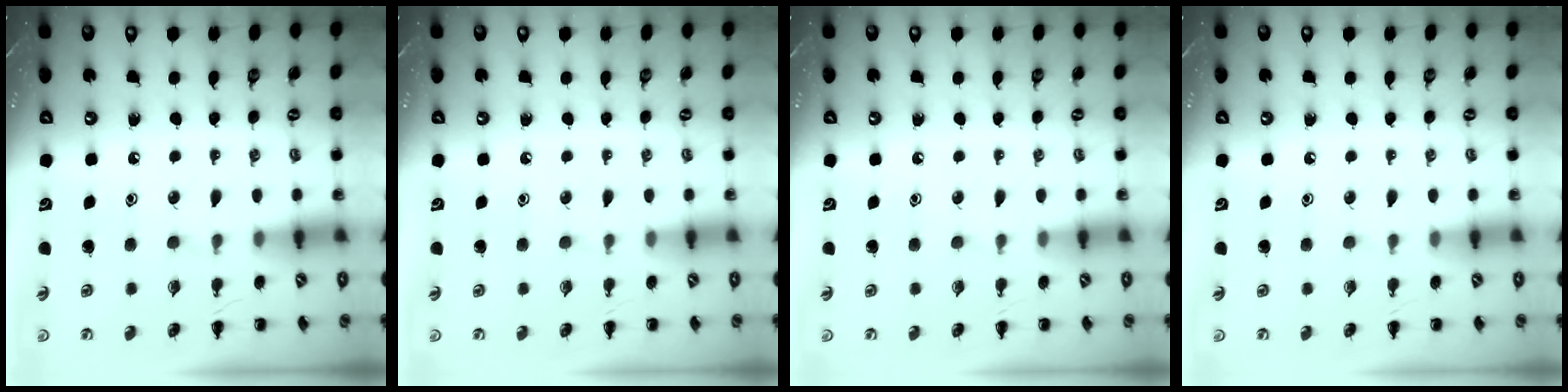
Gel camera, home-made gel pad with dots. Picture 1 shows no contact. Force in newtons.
{"total": 0.0}
{"total": 0.0}
{"total": 0.0}